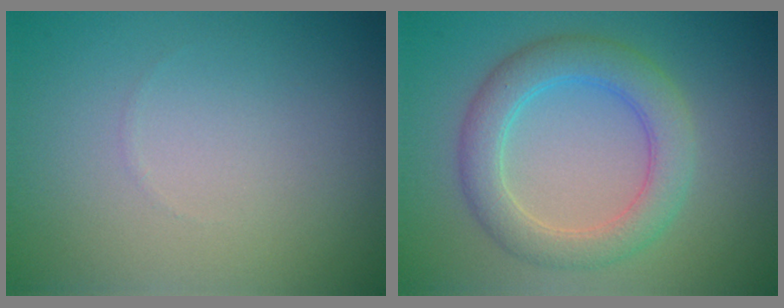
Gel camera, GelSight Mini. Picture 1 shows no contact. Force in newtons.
{"total": 4.6, "press": 4.6, "slide": 0.1}